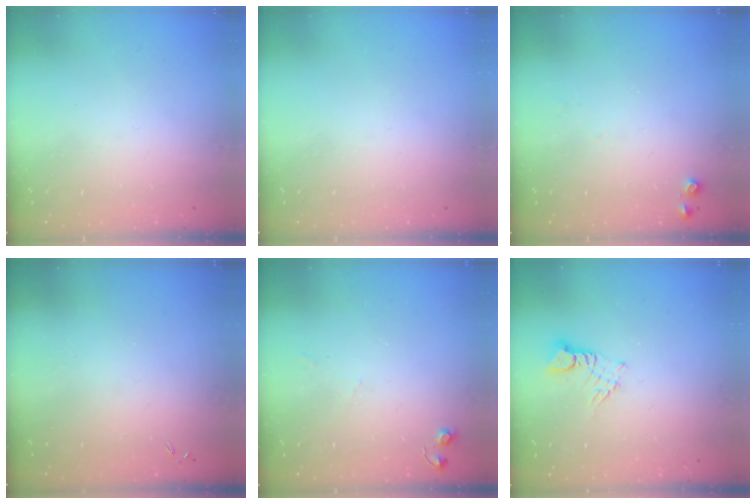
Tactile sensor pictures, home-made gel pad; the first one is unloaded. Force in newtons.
{"total": 0.0}
{"total": 5.7, "press": 5.6, "slide": 0.9}
{"total": 0.0}
{"total": 4.9, "press": 4.8, "slide": 0.9}
{"total": 2.5, "press": 2.5, "slide": 0.4}